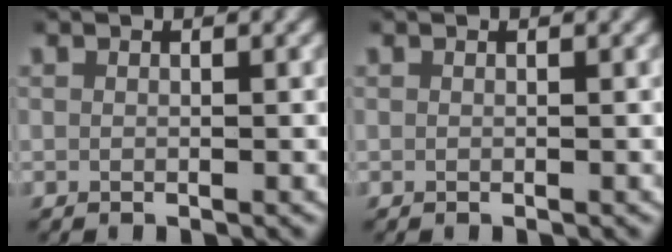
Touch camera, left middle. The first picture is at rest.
{"total": 0.0}